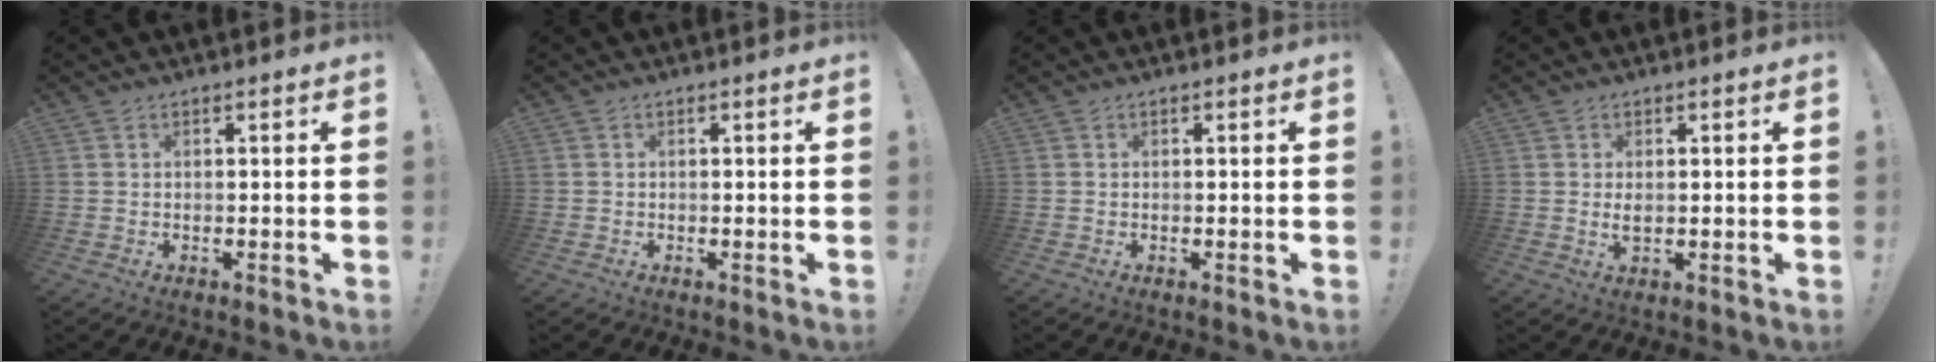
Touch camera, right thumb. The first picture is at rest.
{"total": 1.5, "force": [0.2, 1.4, 0.0], "torque": [0.008, -0.004, 0.002]}
{"total": 0.0}
{"total": 2.1, "force": [0.4, 1.0, 1.8], "torque": [-0.020, -0.004, 0.005]}